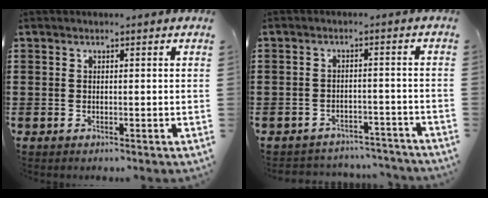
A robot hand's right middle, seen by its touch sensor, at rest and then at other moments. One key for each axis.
{"total": 3.1, "fx": -3.1, "fy": 0.4, "fz": 0.0, "tx": -0.006, "ty": 0.000, "tz": -0.067}